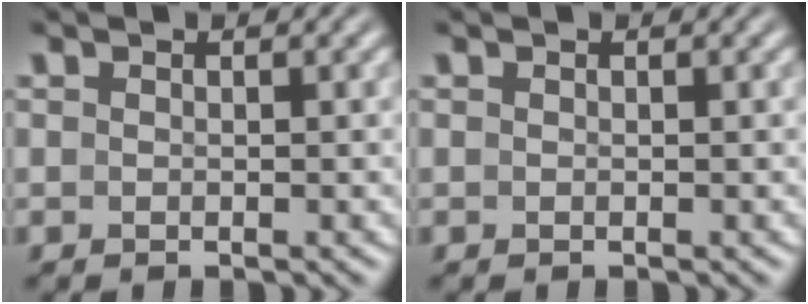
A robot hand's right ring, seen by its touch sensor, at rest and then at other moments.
{"total": 1.2, "force": [-0.3, -1.1, -0.4], "torque": [0.014, -0.011, 0.005]}